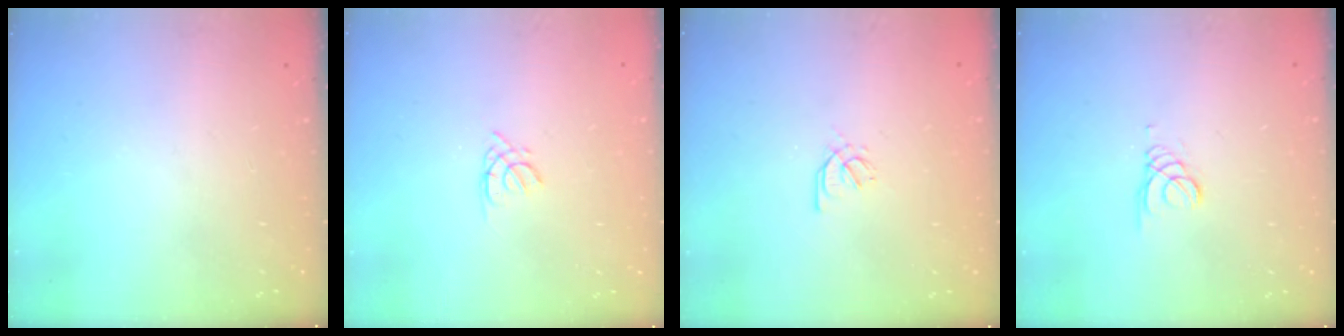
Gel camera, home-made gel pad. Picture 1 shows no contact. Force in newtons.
{"total": 1.7, "press": 1.7, "slide": 0.3}
{"total": 2.1, "press": 2.0, "slide": 0.7}
{"total": 1.5, "press": 1.5, "slide": 0.1}